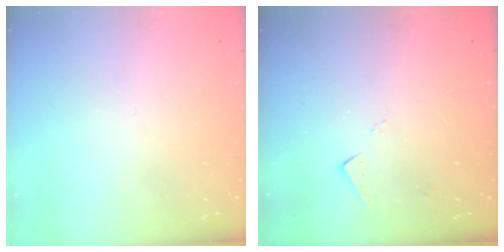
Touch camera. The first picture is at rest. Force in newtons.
{"total": 3.6, "press": 3.6, "slide": 0.5}